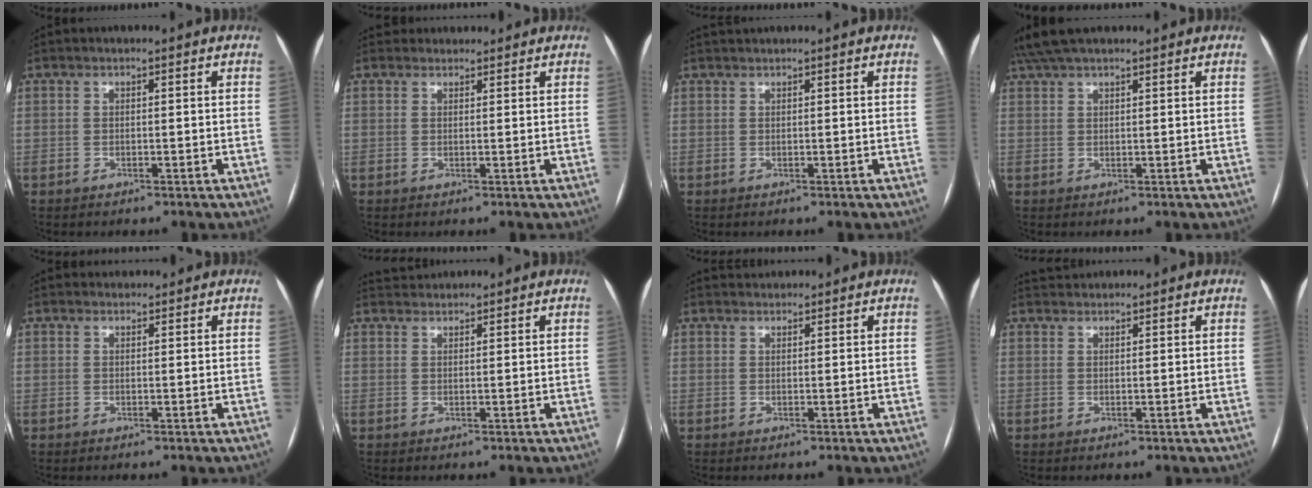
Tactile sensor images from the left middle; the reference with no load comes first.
{"total": 2.7, "force": [2.5, 1.0, -0.2], "torque": [0.010, 0.023, 0.035]}
{"total": 1.1, "force": [1.0, -0.3, 0.1], "torque": [-0.003, 0.013, 0.026]}
{"total": 7.1, "force": [5.9, 1.6, 3.6], "torque": [-0.063, 0.043, 0.108]}
{"total": 1.4, "force": [1.2, 0.5, -0.2], "torque": [-0.001, 0.012, 0.019]}
{"total": 2.5, "force": [2.4, 0.3, -0.2], "torque": [-0.004, 0.022, 0.049]}
{"total": 1.9, "force": [1.9, 0.4, -0.2], "torque": [-0.001, 0.021, 0.034]}
{"total": 2.2, "force": [2.2, 0.3, -0.1], "torque": [-0.005, 0.023, 0.043]}